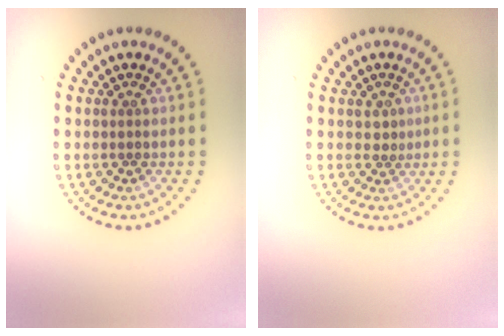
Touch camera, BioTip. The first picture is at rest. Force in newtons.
{"total": 1.0, "press": 0.8, "slide": 0.5}